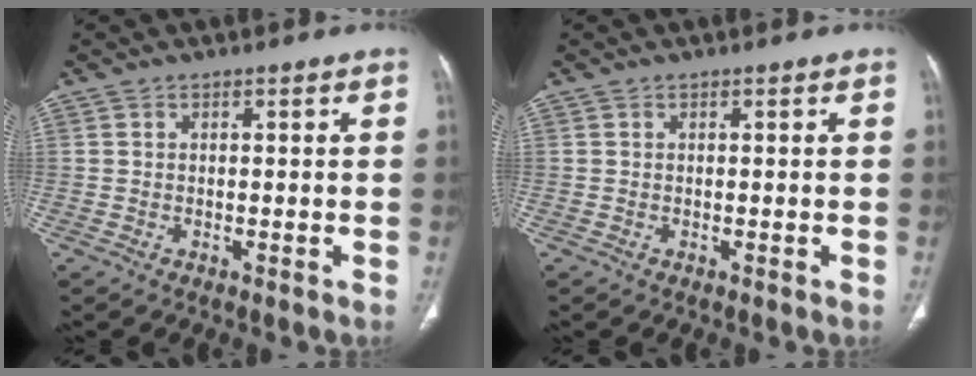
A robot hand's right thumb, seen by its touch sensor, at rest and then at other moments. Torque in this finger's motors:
{"motor_torque": [-0.48, 0.48, -0.15, 0.15, 0.00]}